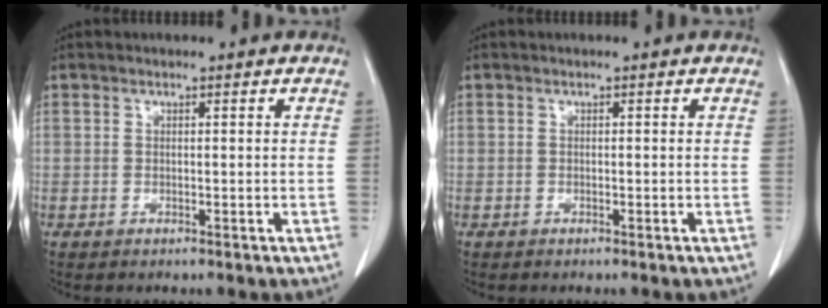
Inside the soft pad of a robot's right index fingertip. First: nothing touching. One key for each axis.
{"total": 0.0}